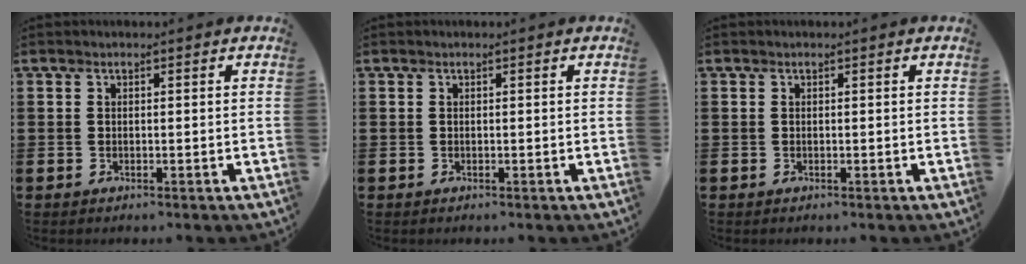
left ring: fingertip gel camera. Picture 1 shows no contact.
{"total": 0.0}
{"total": 0.0}